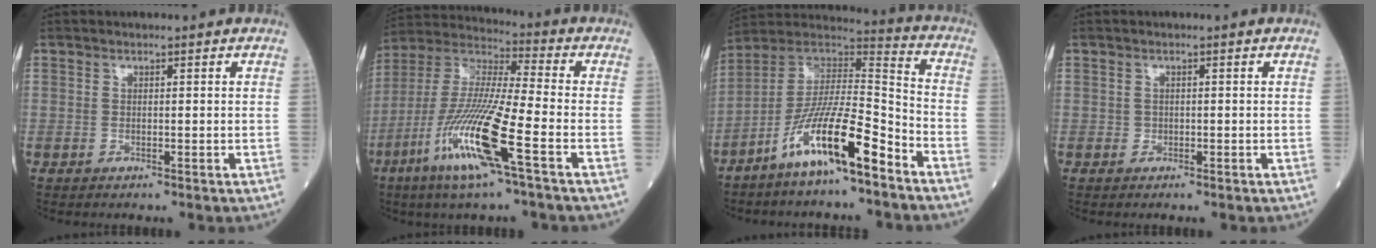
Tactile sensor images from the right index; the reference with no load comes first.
{"total": 16.4, "force": [-7.1, 0.5, 14.8], "torque": [-0.312, -0.024, -0.141]}
{"total": 14.6, "force": [-8.6, 1.8, 11.7], "torque": [-0.217, 0.006, -0.157]}
{"total": 0.5, "force": [-0.2, 0.5, 0.1], "torque": [0.000, 0.004, -0.004]}